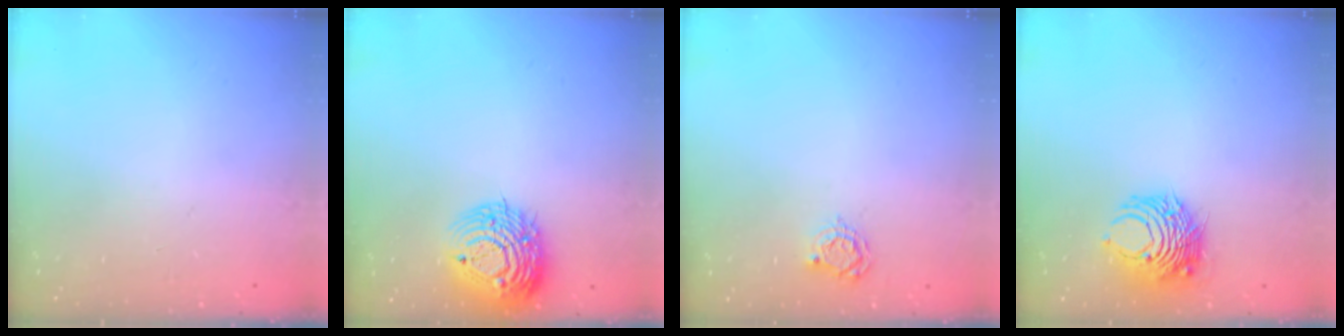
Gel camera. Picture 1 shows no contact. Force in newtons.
{"total": 14.0, "press": 13.9, "slide": 1.8}
{"total": 4.4, "press": 4.4, "slide": 0.5}
{"total": 8.2, "press": 8.1, "slide": 0.7}